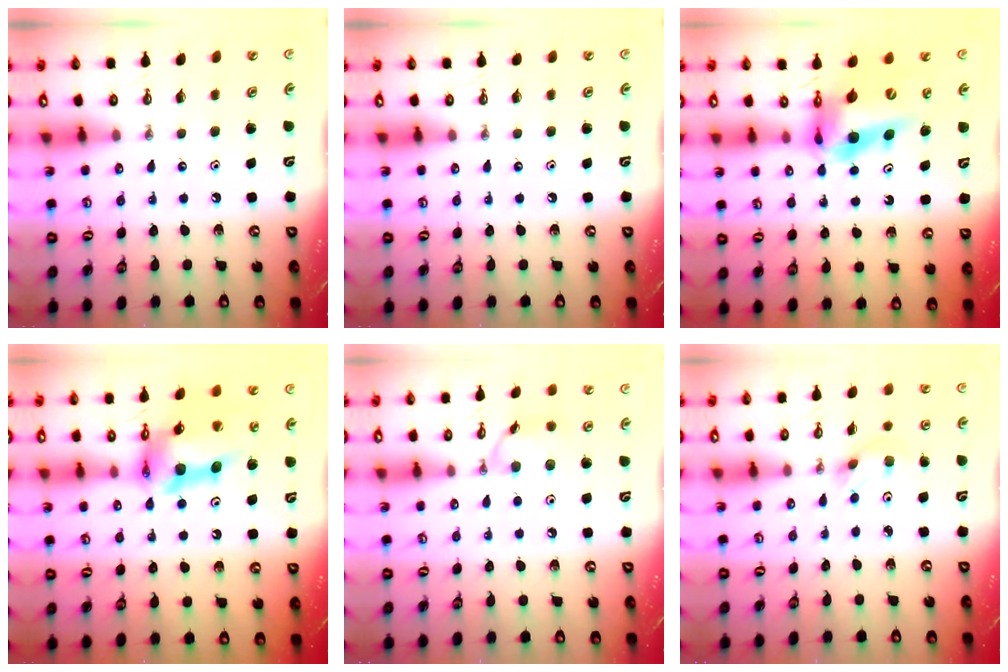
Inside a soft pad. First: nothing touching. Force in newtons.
{"total": 0.0}
{"total": 13.8, "press": 13.8, "slide": 1.2}
{"total": 16.9, "press": 16.9, "slide": 1.4}
{"total": 8.2, "press": 8.1, "slide": 0.6}
{"total": 3.6, "press": 2.9, "slide": 2.1}